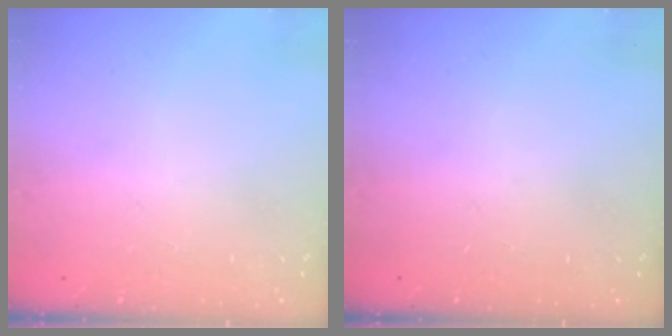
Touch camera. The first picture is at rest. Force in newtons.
{"total": 0.0}